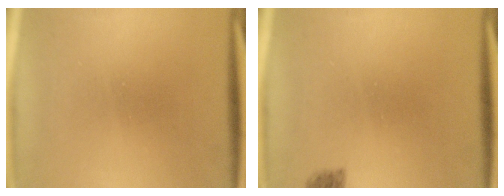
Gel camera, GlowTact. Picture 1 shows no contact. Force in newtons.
{"total": 1.8}